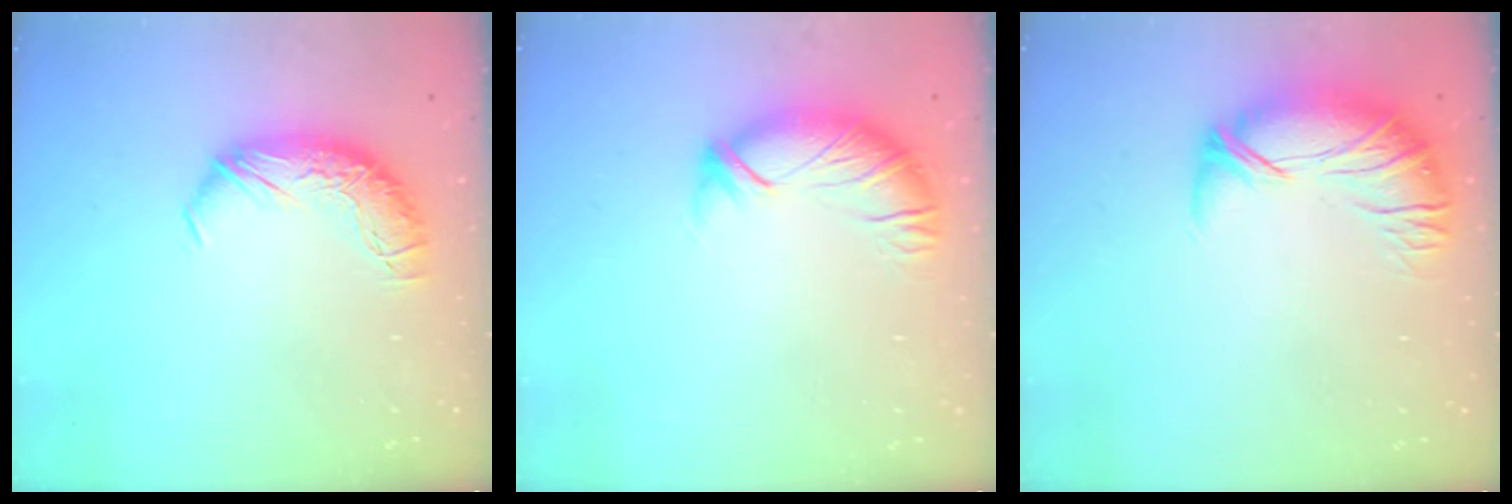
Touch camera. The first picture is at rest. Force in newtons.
{"total": 2.3, "press": 1.8, "slide": 1.4}
{"total": 2.8, "press": 1.7, "slide": 2.3}